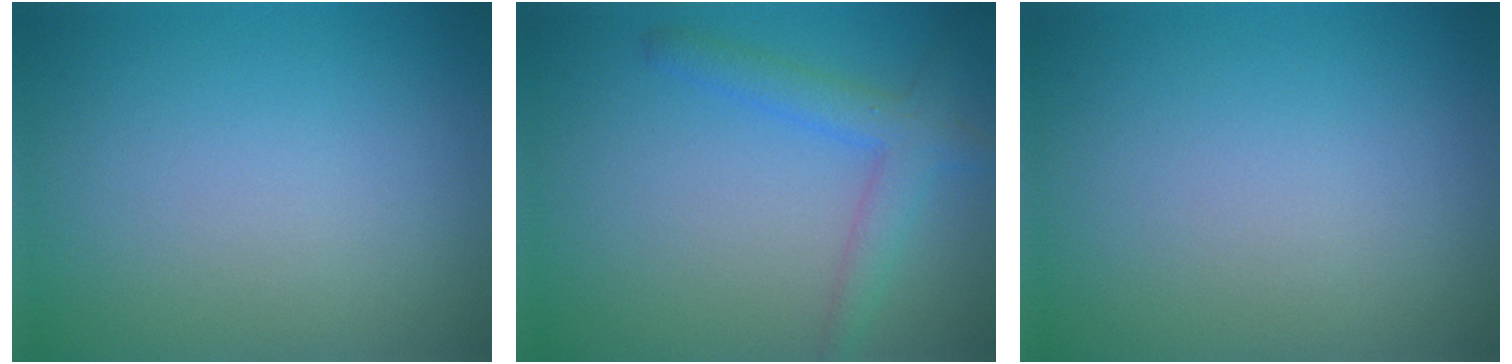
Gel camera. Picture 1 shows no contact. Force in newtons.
{"total": 3.1, "press": 3.1, "slide": 0.2}
{"total": 0.0}